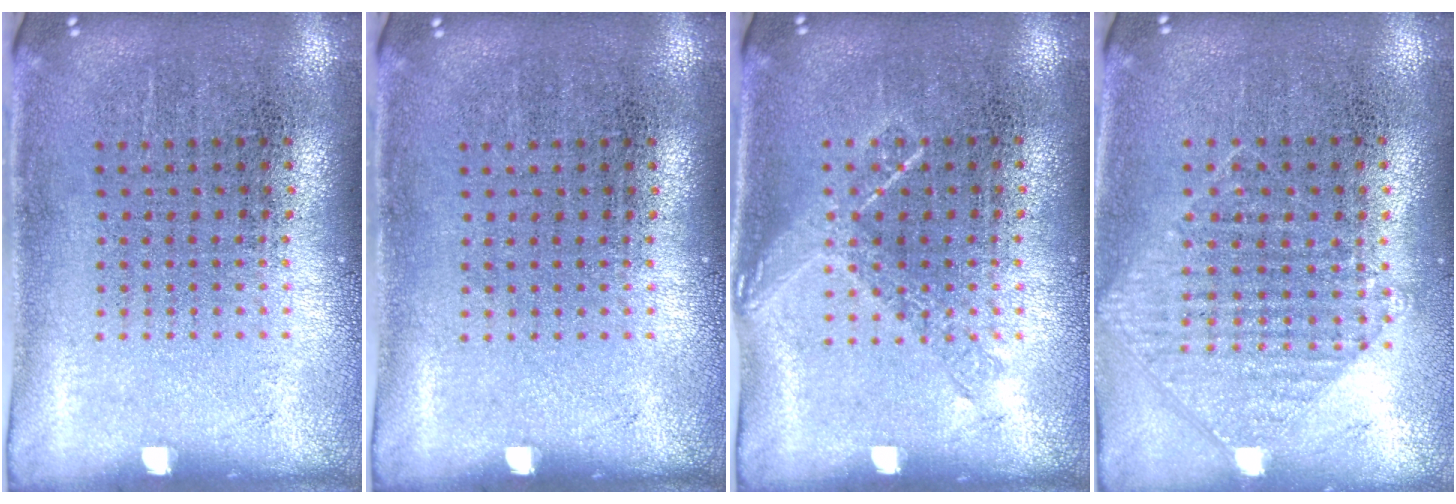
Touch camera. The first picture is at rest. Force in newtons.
{"total": 0.0}
{"total": 1.0, "press": 0.9, "slide": 0.5}
{"total": 0.9, "press": 0.8, "slide": 0.3}